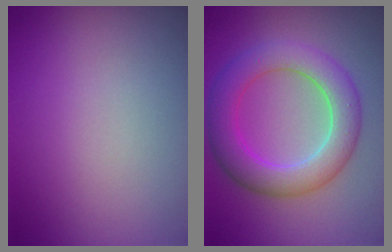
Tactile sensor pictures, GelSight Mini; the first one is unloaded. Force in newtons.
{"total": 6.2, "press": 6.2, "slide": 0.3}